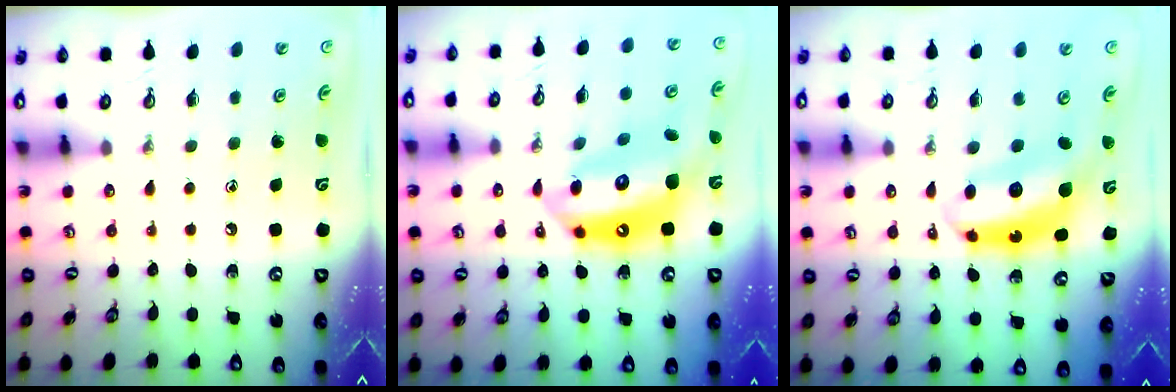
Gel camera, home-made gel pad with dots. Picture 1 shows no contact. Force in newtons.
{"total": 17.6, "press": 17.4, "slide": 2.2}
{"total": 7.9, "press": 7.8, "slide": 0.8}